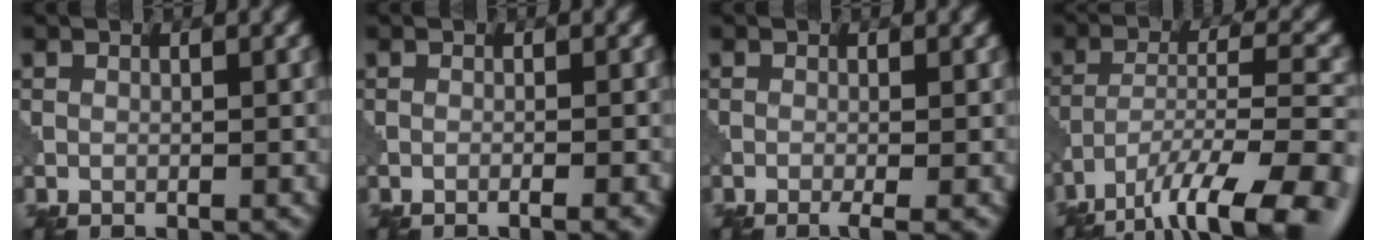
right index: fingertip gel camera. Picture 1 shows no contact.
{"total": 1.4, "force": [-0.7, 0.3, 1.2], "torque": [-0.011, 0.001, -0.021]}
{"total": 1.6, "force": [-0.7, 0.3, 1.4], "torque": [-0.022, -0.004, -0.017]}
{"total": 12.6, "force": [-9.0, 3.2, 8.2], "torque": [-0.145, -0.008, -0.144]}